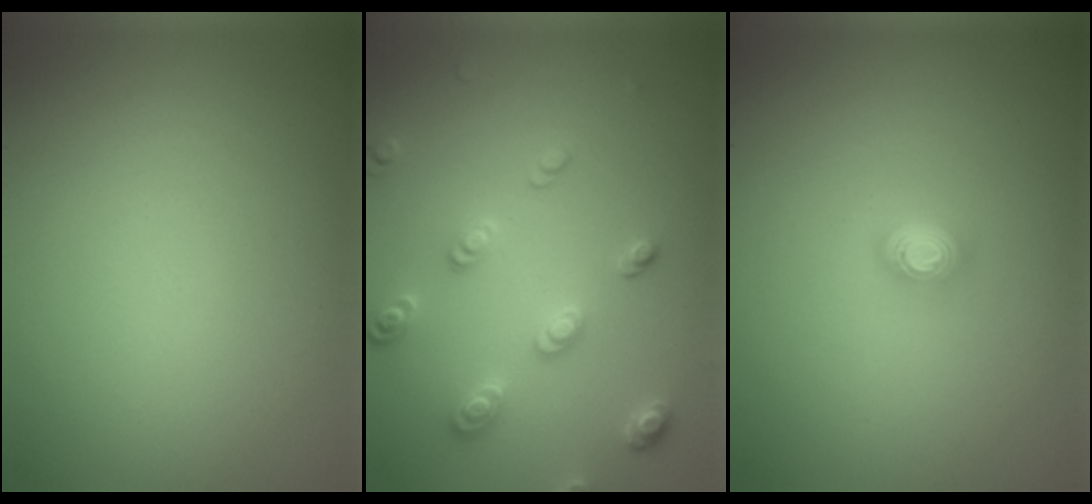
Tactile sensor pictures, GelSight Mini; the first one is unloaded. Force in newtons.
{"total": 2.9, "press": 2.7, "slide": 1.0}
{"total": 1.9, "press": 1.3, "slide": 1.4}